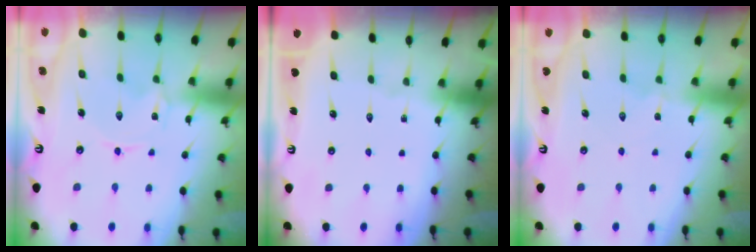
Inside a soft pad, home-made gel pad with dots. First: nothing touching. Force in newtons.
{"total": 0.0}
{"total": 1.8, "press": 1.7, "slide": 0.3}